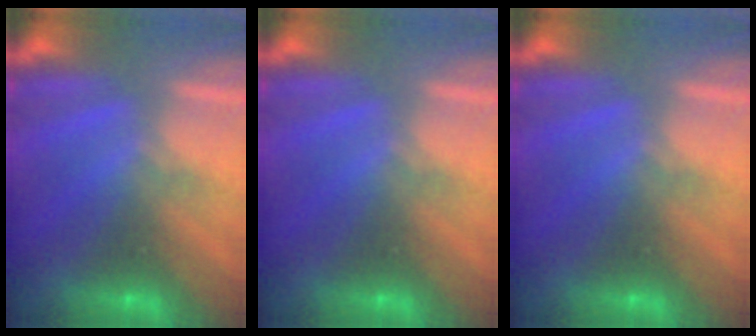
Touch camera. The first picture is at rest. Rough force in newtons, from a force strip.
{"total": 0.0}
{"total": 0.0}